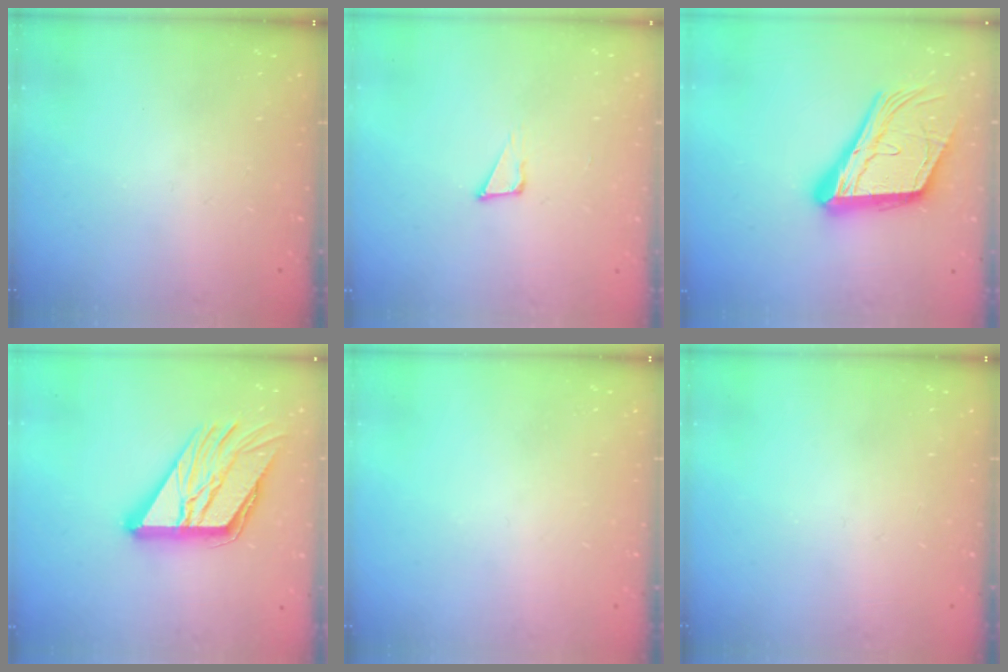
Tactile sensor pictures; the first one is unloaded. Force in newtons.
{"total": 3.4, "press": 3.3, "slide": 0.9}
{"total": 23.2, "press": 22.8, "slide": 3.7}
{"total": 18.6, "press": 18.5, "slide": 2.2}
{"total": 0.0}
{"total": 0.0}